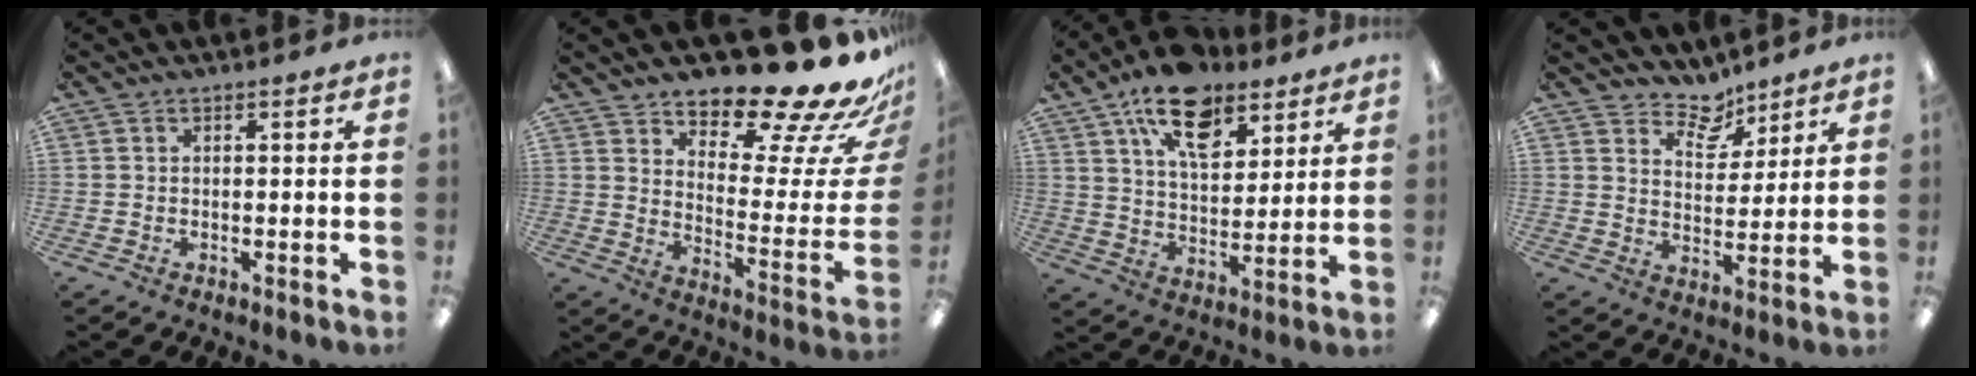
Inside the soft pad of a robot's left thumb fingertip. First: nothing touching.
{"total": 18.9, "force": [15.9, 5.2, 8.8], "torque": [-0.107, -0.128, 0.255]}
{"total": 16.4, "force": [10.7, 8.5, 9.1], "torque": [-0.139, -0.047, 0.189]}
{"total": 8.3, "force": [7.0, 4.1, 1.6], "torque": [-0.022, -0.052, 0.128]}